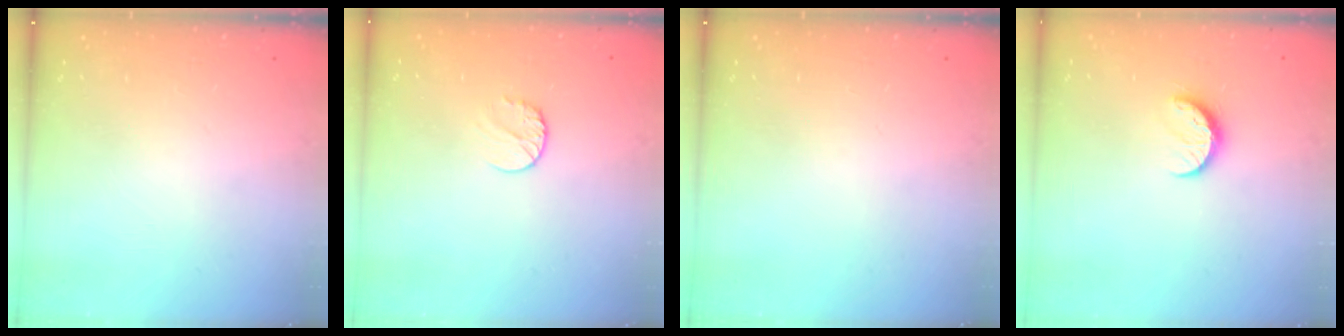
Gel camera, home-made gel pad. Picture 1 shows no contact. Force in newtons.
{"total": 5.0, "press": 5.0, "slide": 0.5}
{"total": 0.0}
{"total": 8.1, "press": 8.1, "slide": 0.8}